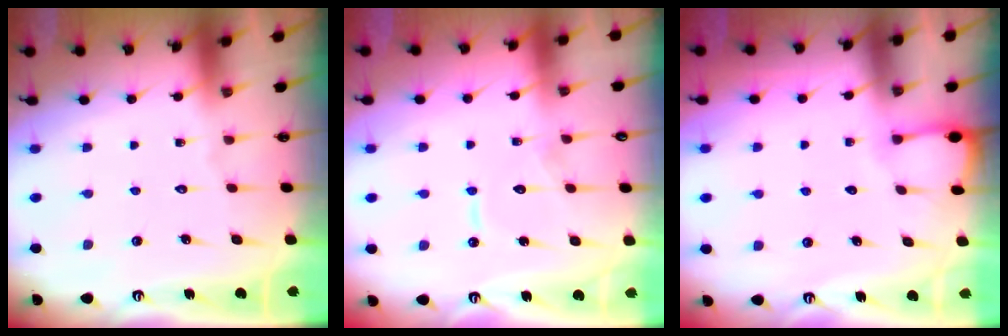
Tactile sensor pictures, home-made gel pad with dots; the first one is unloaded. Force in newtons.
{"total": 7.3, "press": 7.3, "slide": 0.6}
{"total": 2.2, "press": 2.2, "slide": 0.4}